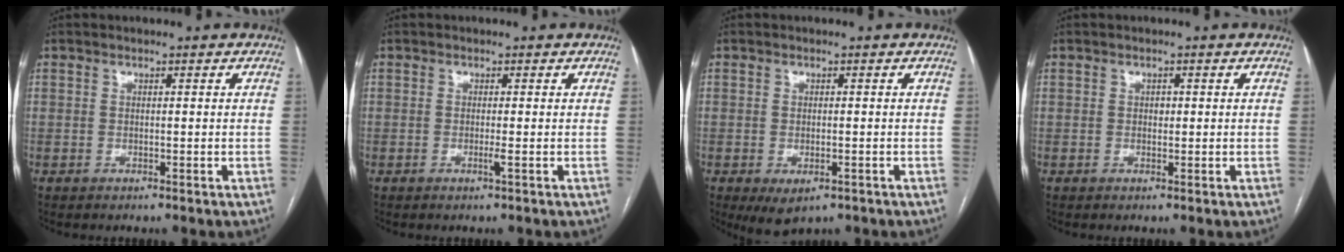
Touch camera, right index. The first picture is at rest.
{"total": 0.8, "force": [-0.3, -0.2, 0.7], "torque": [-0.014, -0.002, -0.005]}
{"total": 4.3, "force": [-2.1, 2.0, 3.2], "torque": [-0.051, -0.009, -0.021]}
{"total": 0.8, "force": [0.1, 0.6, 0.5], "torque": [-0.006, 0.002, 0.000]}